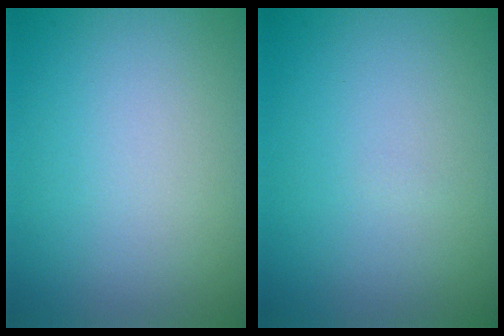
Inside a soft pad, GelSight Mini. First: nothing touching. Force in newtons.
{"total": 0.0}